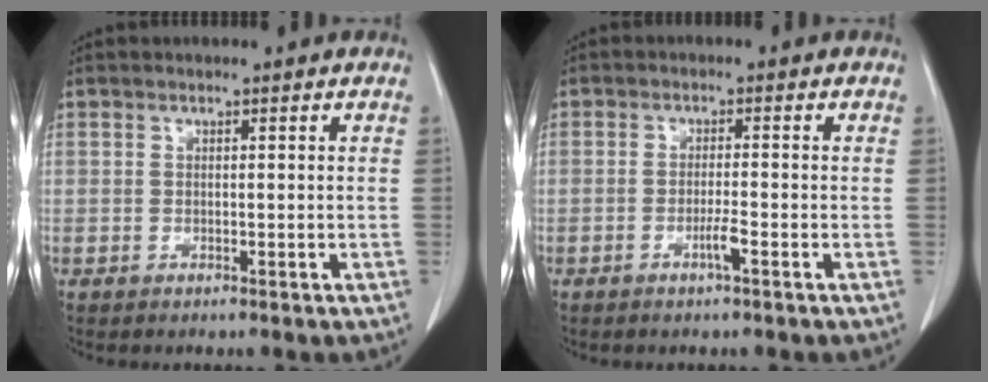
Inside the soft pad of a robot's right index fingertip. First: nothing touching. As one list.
[{"total": 2.2, "force": [-1.1, -0.2, 1.9], "torque": [-0.036, -0.002, -0.021]}]